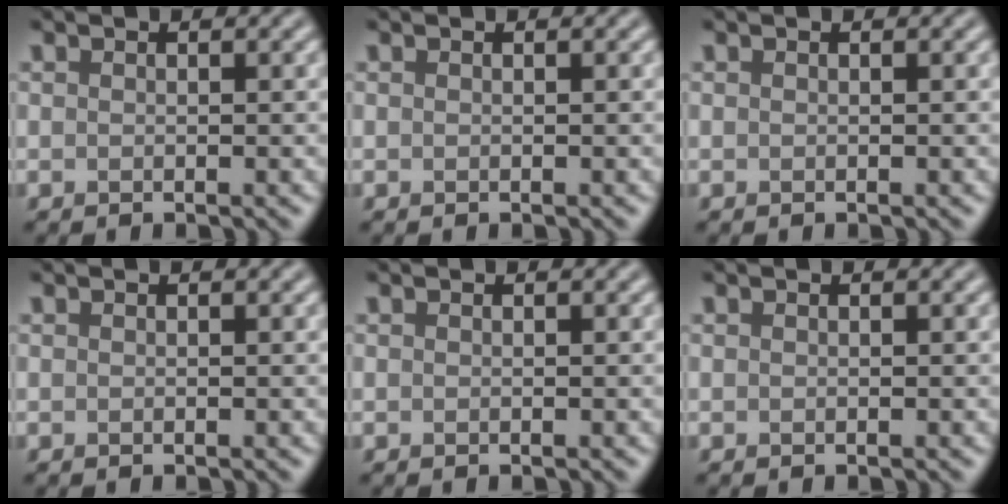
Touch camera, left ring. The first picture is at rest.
{"total": 0.0}
{"total": 0.0}
{"total": 0.0}
{"total": 0.0}
{"total": 0.0}